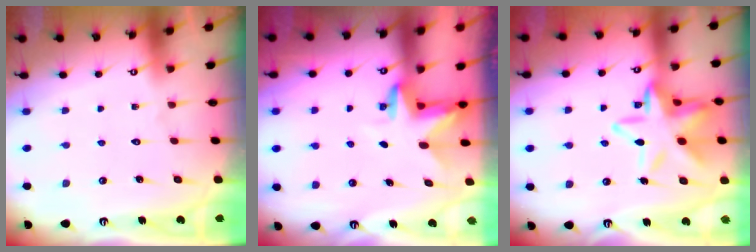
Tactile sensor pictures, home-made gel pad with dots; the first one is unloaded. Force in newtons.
{"total": 3.4, "press": 3.4, "slide": 0.1}
{"total": 16.5, "press": 16.4, "slide": 1.4}